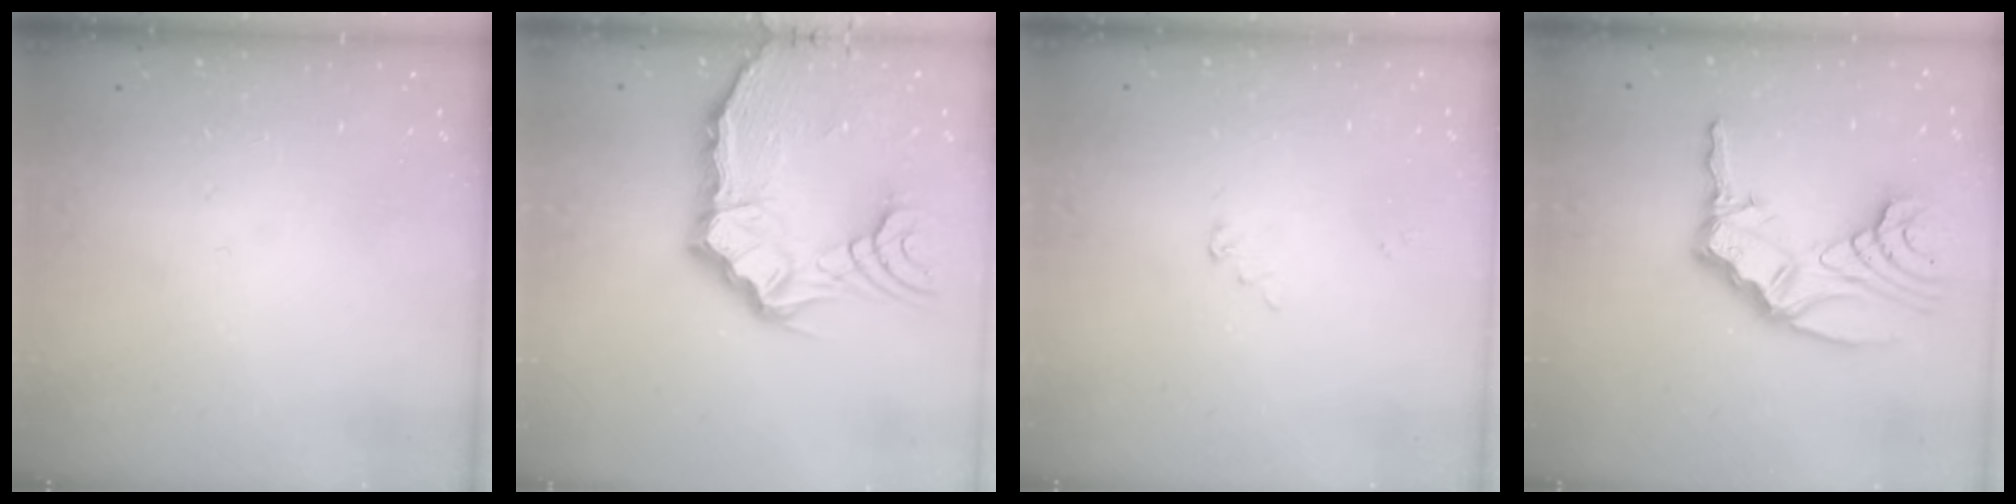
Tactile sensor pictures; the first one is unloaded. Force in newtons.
{"total": 16.0, "press": 15.6, "slide": 3.6}
{"total": 2.4, "press": 2.4, "slide": 0.3}
{"total": 14.1, "press": 13.9, "slide": 2.4}